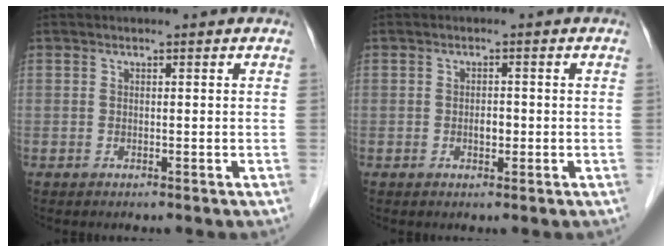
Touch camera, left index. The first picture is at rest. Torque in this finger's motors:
{"motor_torque": [0.04, 0.03, 0.04, 0.01]}